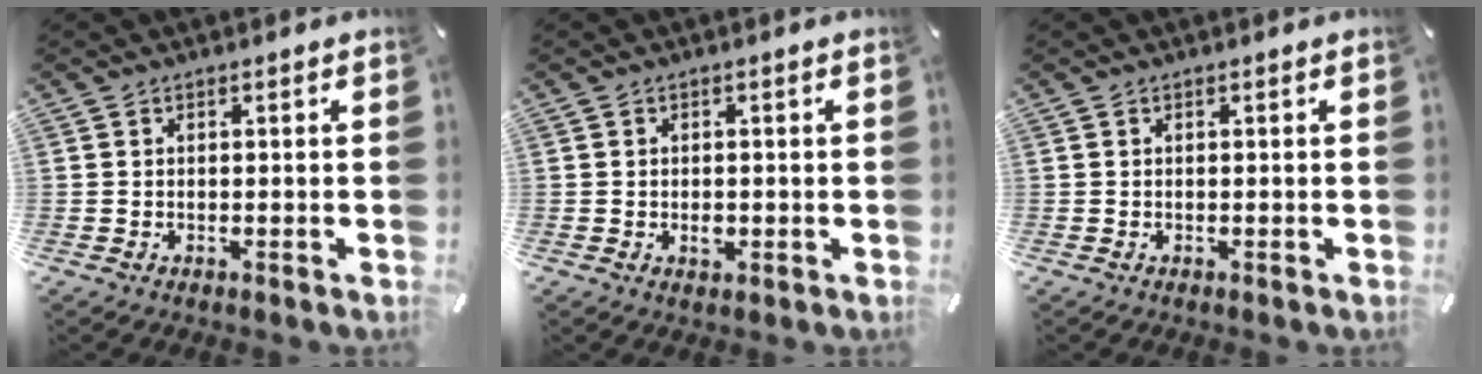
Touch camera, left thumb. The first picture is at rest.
{"total": 2.1, "force": [-0.4, 1.5, 1.4], "torque": [-0.026, 0.001, -0.005]}
{"total": 0.0}